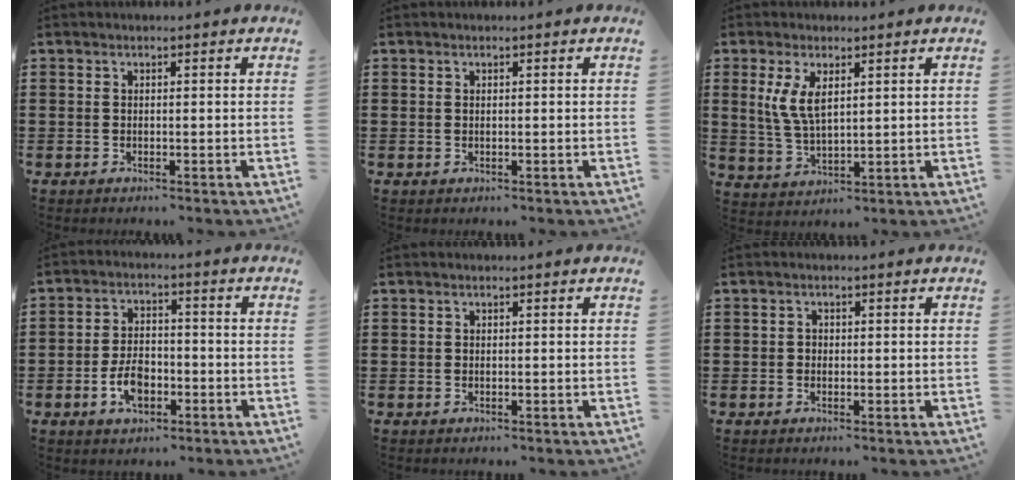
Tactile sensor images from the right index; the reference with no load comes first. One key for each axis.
{"total": 0.0}
{"total": 5.6, "fx": 1.9, "fy": 2.5, "fz": 4.6, "tx": -0.105, "ty": 0.003, "tz": 0.031}
{"total": 5.7, "fx": -2.2, "fy": 3.2, "fz": 4.1, "tx": -0.092, "ty": 0.003, "tz": -0.043}
{"total": 0.0}
{"total": 0.7, "fx": -0.1, "fy": 0.7, "fz": 0.2, "tx": -0.007, "ty": 0.002, "tz": -0.003}